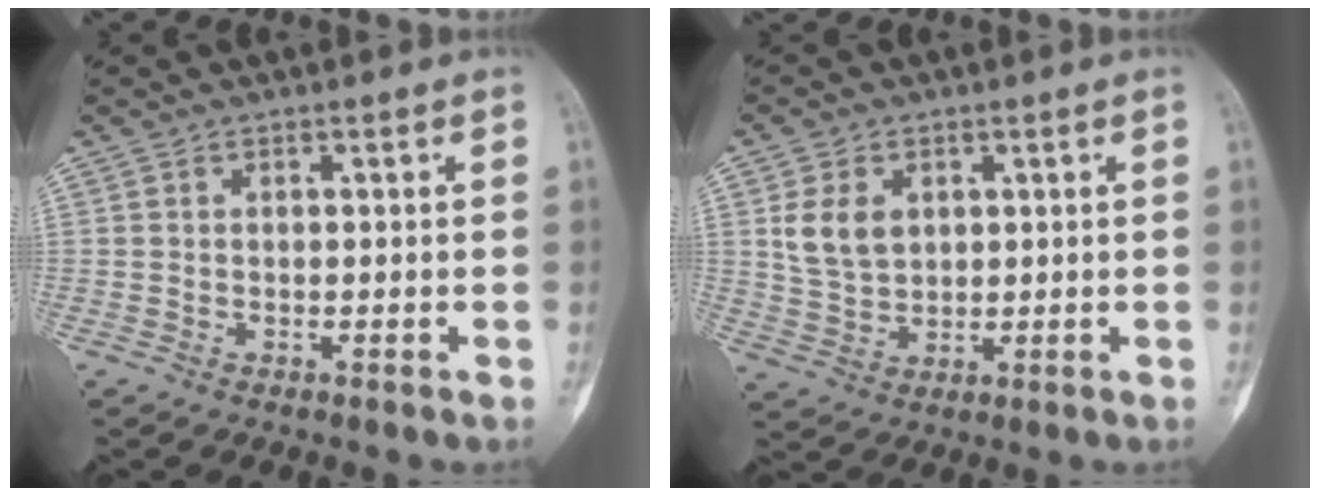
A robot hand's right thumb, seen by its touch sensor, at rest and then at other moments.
{"total": 6.9, "force": [2.0, 5.1, 4.2], "torque": [-0.064, -0.008, 0.047]}